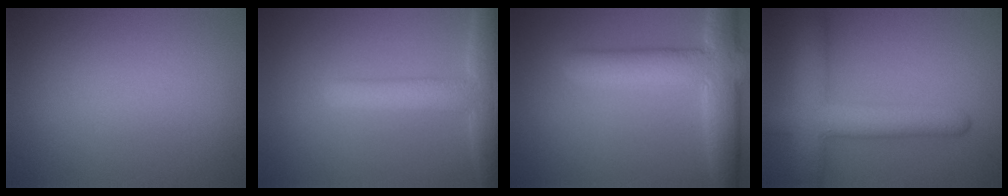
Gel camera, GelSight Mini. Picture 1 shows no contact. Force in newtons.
{"total": 5.1, "press": 5.0, "slide": 0.5}
{"total": 7.1, "press": 7.1, "slide": 0.6}
{"total": 6.6, "press": 6.6, "slide": 0.4}